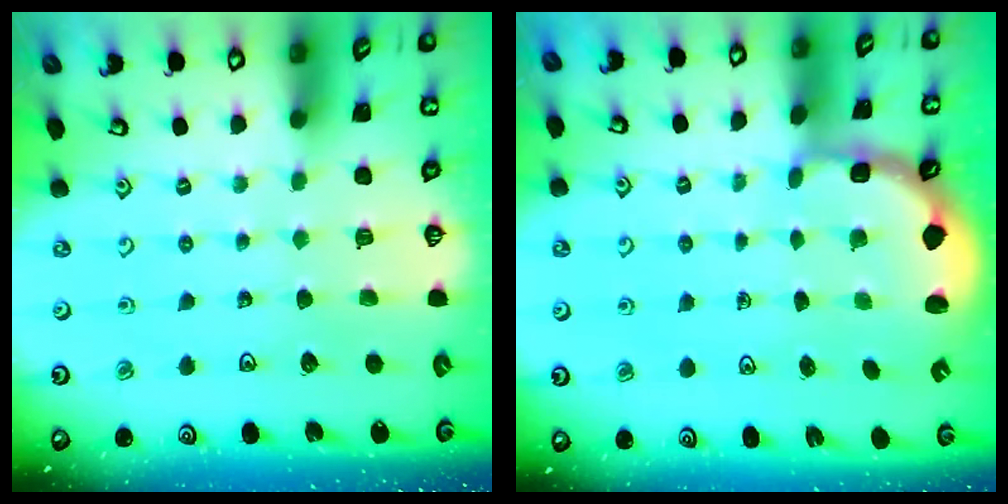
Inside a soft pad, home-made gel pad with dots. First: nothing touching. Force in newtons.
{"total": 2.4, "press": 2.0, "slide": 1.3}